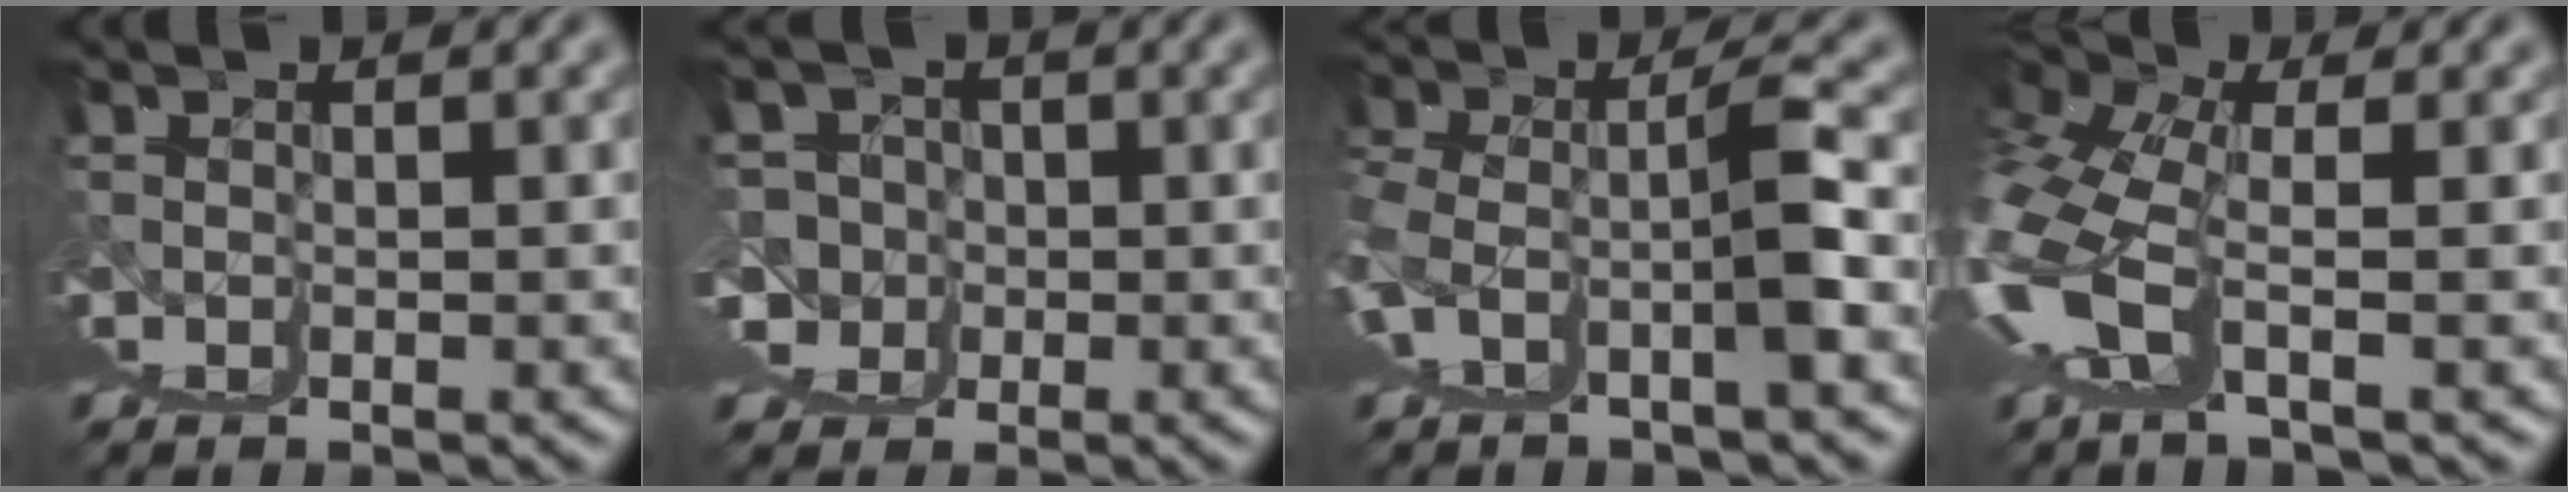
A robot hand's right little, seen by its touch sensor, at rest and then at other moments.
{"total": 2.0, "force": [1.0, 0.9, 1.5], "torque": [-0.006, -0.016, 0.027]}
{"total": 2.6, "force": [0.2, 0.4, 2.5], "torque": [-0.062, 0.001, 0.013]}
{"total": 4.4, "force": [2.1, -3.5, 1.8], "torque": [-0.024, 0.016, 0.038]}